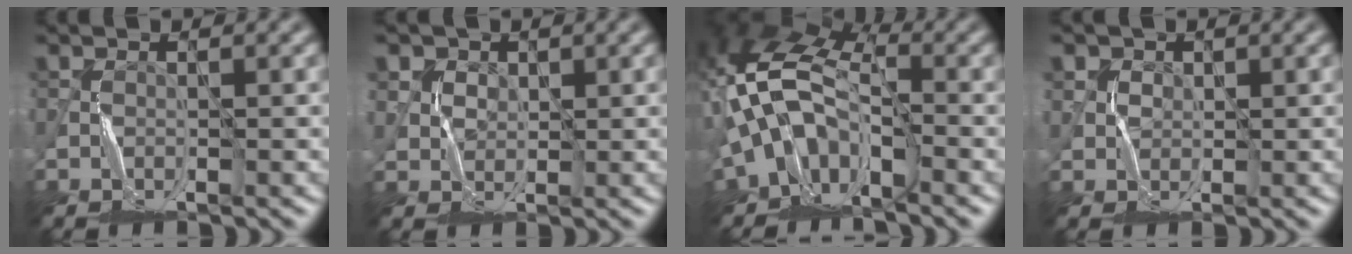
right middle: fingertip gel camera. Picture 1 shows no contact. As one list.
[{"total": 2.1, "force": [1.2, 1.7, 0.2], "torque": [0.003, 0.003, 0.015]}, {"total": 8.8, "force": [-2.0, 5.5, 6.5], "torque": [-0.111, 0.012, -0.054]}, {"total": 1.2, "force": [0.6, 1.0, -0.1], "torque": [0.007, 0.001, 0.010]}]